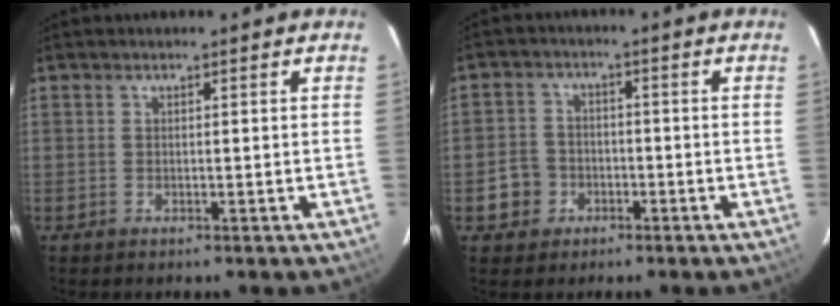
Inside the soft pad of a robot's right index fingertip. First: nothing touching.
{"total": 5.5, "force": [-2.3, 4.9, 1.0], "torque": [-0.029, 0.018, -0.036]}